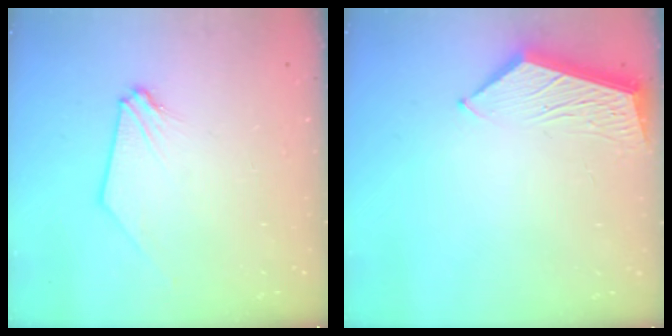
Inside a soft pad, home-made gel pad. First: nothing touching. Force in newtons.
{"total": 6.4, "press": 6.4, "slide": 0.5}